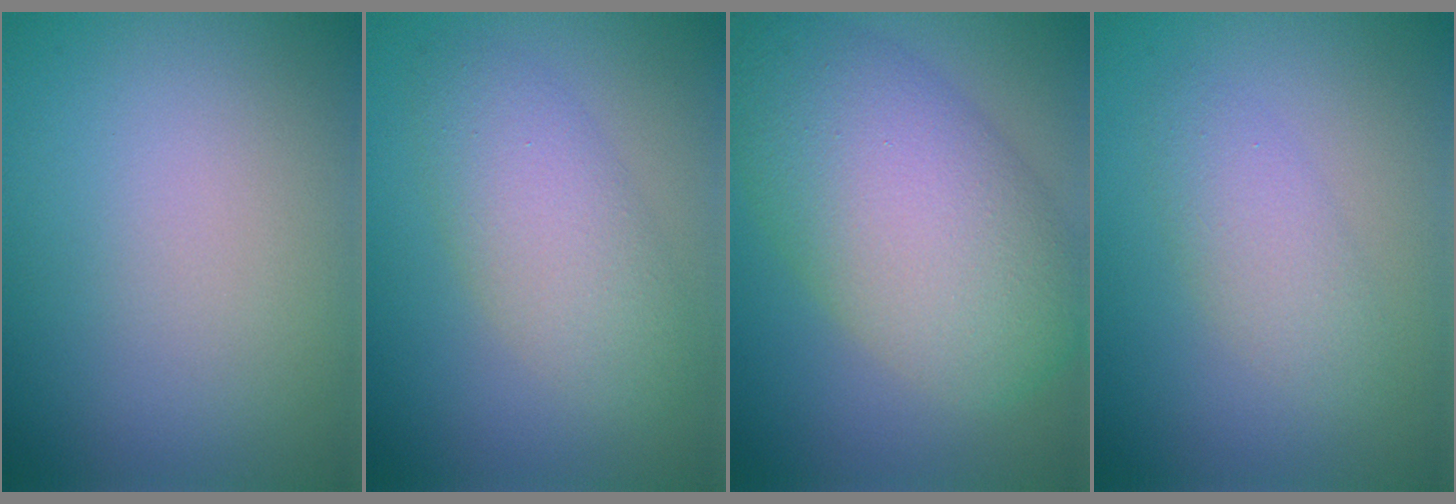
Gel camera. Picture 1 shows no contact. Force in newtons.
{"total": 4.3, "press": 4.3, "slide": 0.0}
{"total": 9.7, "press": 9.7, "slide": 0.4}
{"total": 2.3, "press": 2.3, "slide": 0.1}